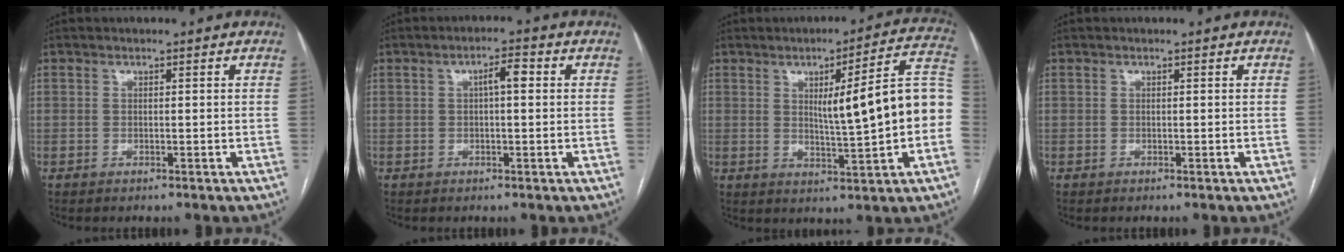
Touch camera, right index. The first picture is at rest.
{"total": 3.0, "force": [0.6, 0.7, 2.9], "torque": [-0.047, 0.011, 0.008]}
{"total": 14.1, "force": [0.1, 0.8, 14.1], "torque": [-0.185, 0.024, 0.004]}
{"total": 0.0}